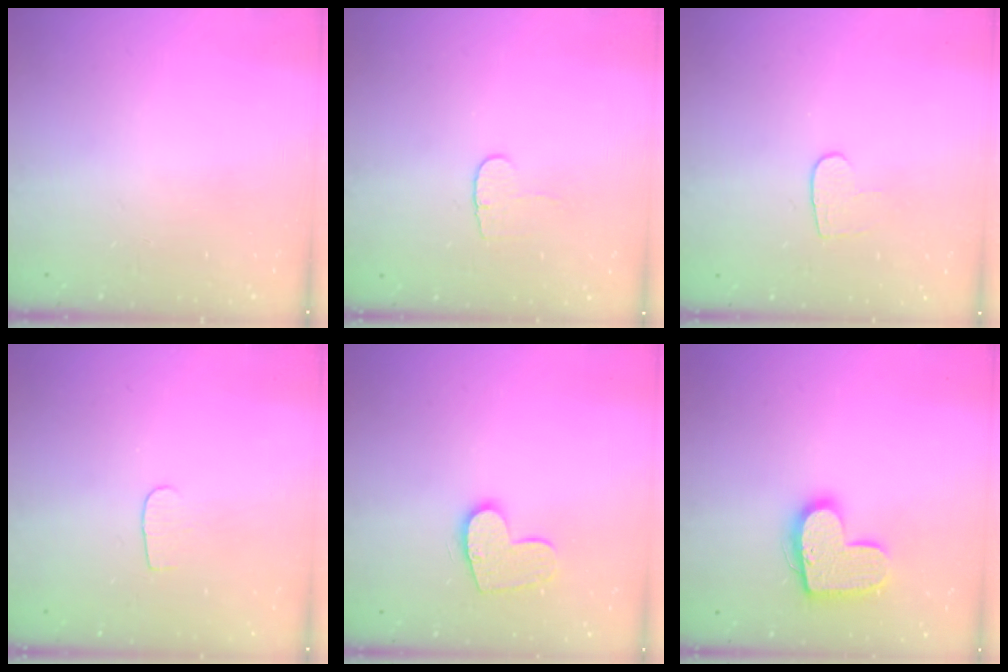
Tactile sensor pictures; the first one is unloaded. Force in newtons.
{"total": 4.8, "press": 4.8, "slide": 0.4}
{"total": 5.4, "press": 5.4, "slide": 0.3}
{"total": 3.2, "press": 3.2, "slide": 0.3}
{"total": 11.4, "press": 11.3, "slide": 0.6}
{"total": 15.7, "press": 15.6, "slide": 0.9}